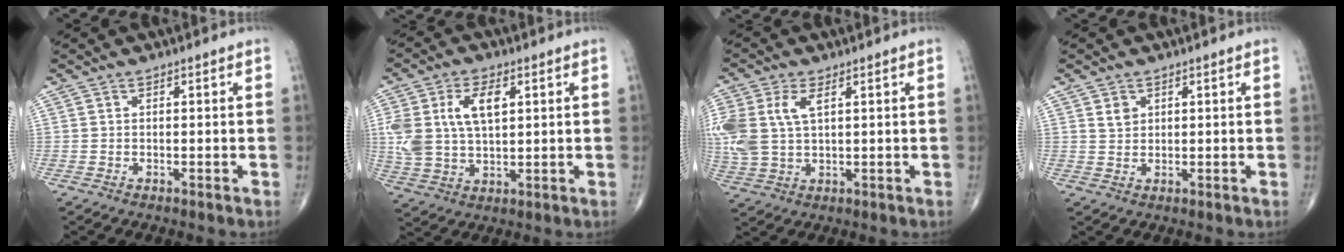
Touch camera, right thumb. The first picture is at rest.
{"total": 11.9, "force": [3.1, 6.7, 9.4], "torque": [-0.189, 0.004, 0.065]}
{"total": 11.4, "force": [3.0, 6.5, 8.9], "torque": [-0.228, 0.009, 0.067]}
{"total": 2.2, "force": [1.0, 1.7, 1.0], "torque": [-0.010, -0.007, 0.020]}